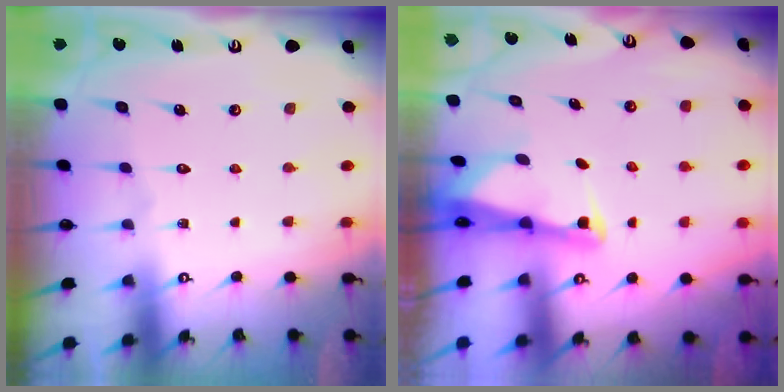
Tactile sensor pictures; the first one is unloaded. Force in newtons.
{"total": 2.4, "press": 2.4, "slide": 0.3}